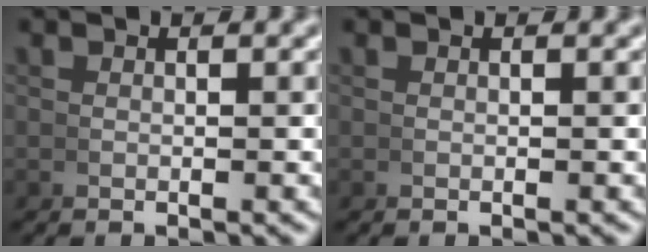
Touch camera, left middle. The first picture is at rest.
{"total": 0.0}